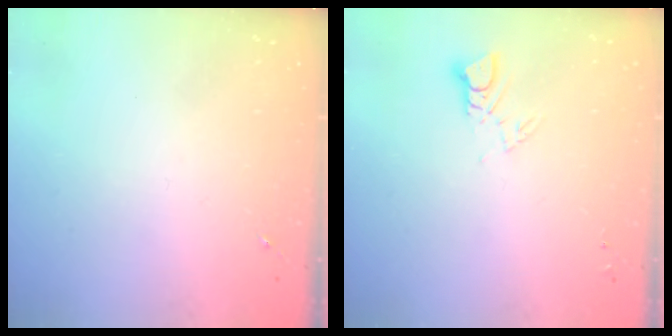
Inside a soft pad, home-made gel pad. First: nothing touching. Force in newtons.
{"total": 3.6, "press": 3.6, "slide": 0.2}